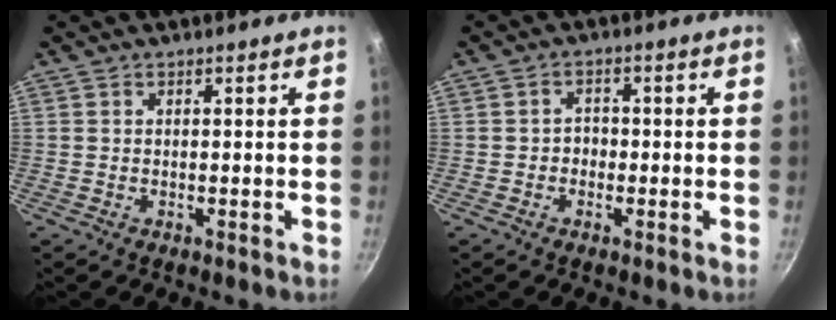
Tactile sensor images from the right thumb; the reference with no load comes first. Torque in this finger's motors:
{"motor_torque": [-0.31, 0.24, -0.25, 0.01, -0.01]}